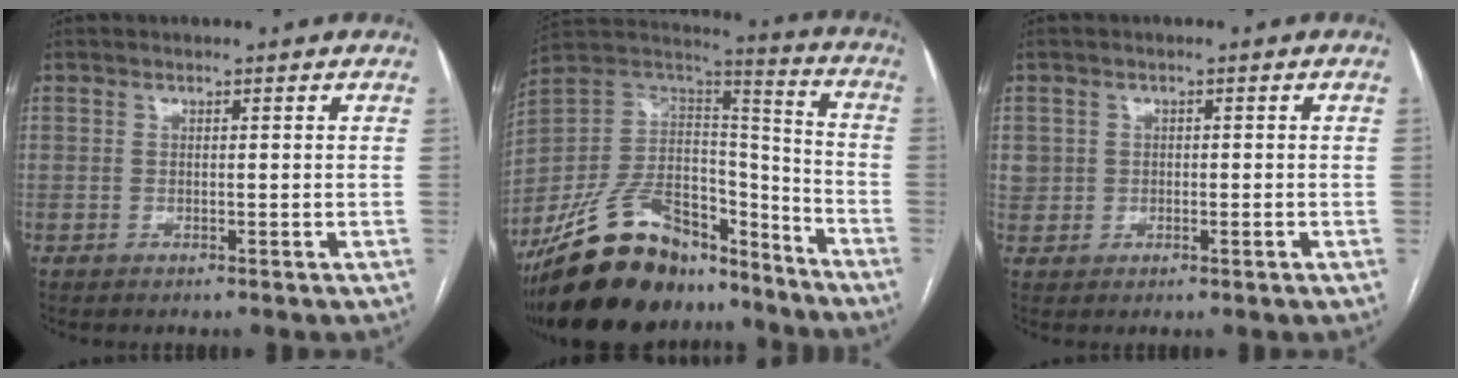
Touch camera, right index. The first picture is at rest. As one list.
[{"total": 28.0, "force": [-21.2, 12.1, 13.9], "torque": [-0.301, -0.002, -0.354]}, {"total": 2.2, "force": [-0.1, 2.2, 0.6], "torque": [-0.011, 0.013, 0.007]}]